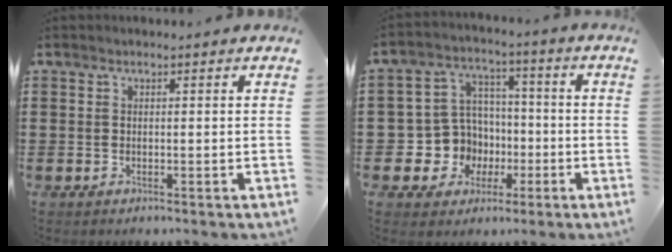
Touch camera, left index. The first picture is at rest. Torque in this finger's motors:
{"motor_torque": [0.40, 0.21, 0.27, 0.03]}